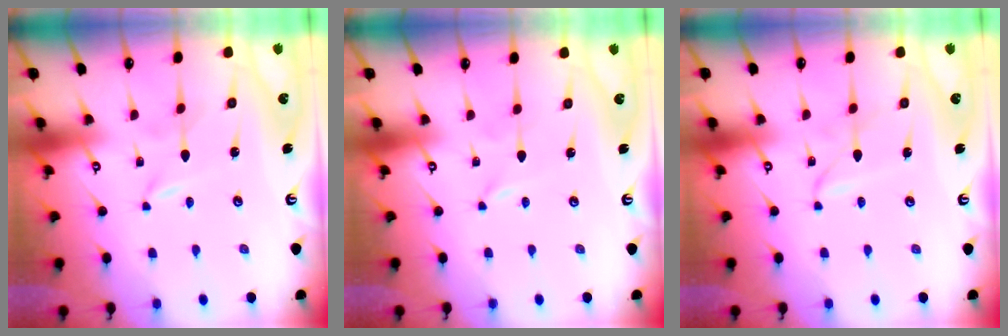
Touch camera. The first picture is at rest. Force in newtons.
{"total": 0.0}
{"total": 2.1, "press": 2.1, "slide": 0.1}